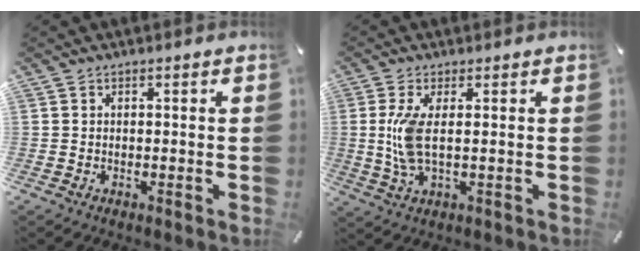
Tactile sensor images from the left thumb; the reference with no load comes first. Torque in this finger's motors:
{"motor_torque": [0.37, 0.25, 1.23, -0.11, 0.47]}